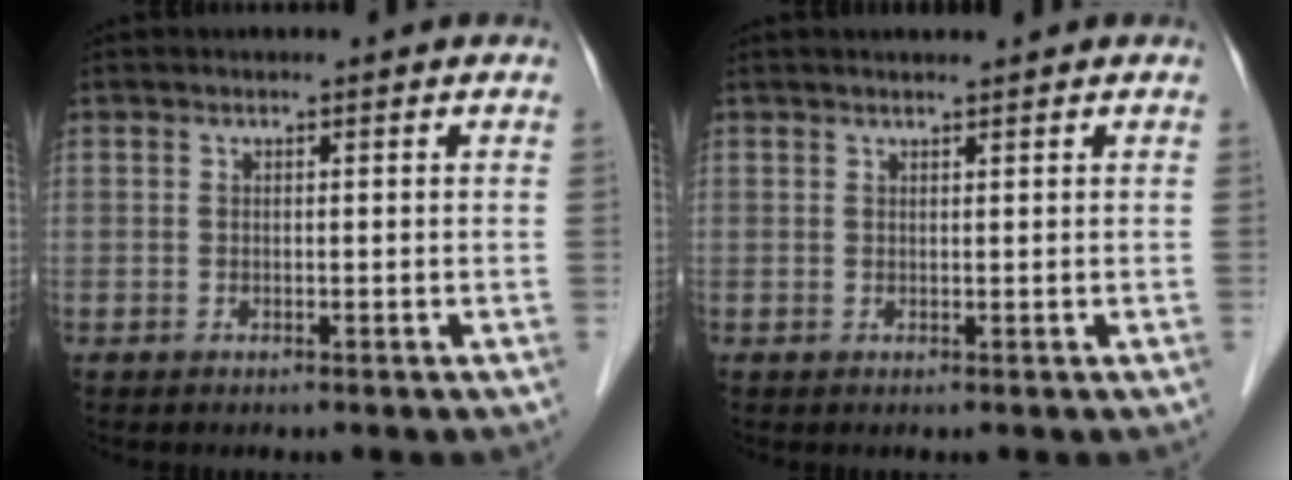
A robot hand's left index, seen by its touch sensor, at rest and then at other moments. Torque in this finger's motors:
{"motor_torque": [0.15, -0.14, 0.04, 0.01]}